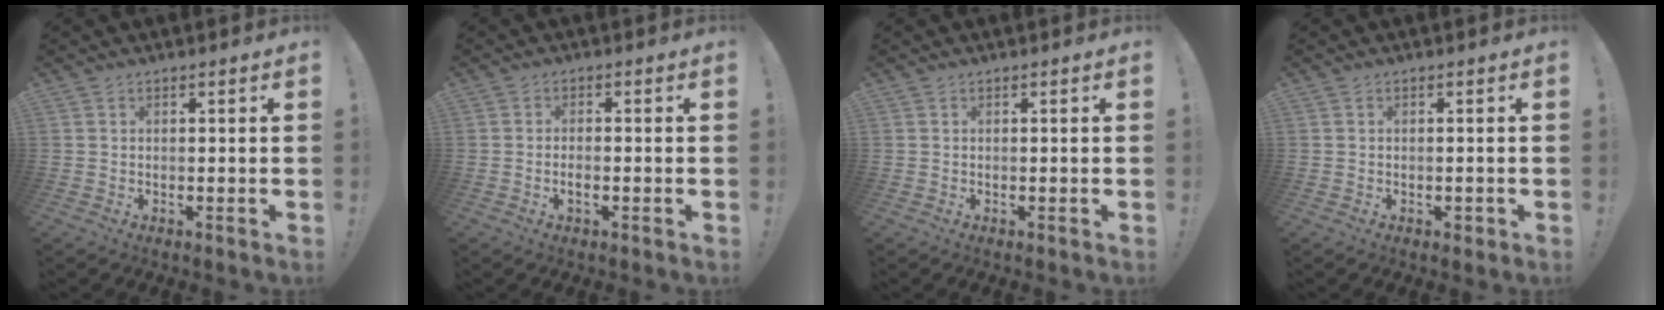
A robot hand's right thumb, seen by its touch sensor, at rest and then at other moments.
{"total": 1.8, "force": [-0.9, 0.6, 1.5], "torque": [-0.030, 0.003, -0.014]}
{"total": 0.0}
{"total": 1.2, "force": [-0.3, 0.9, 0.7], "torque": [-0.006, 0.001, -0.006]}